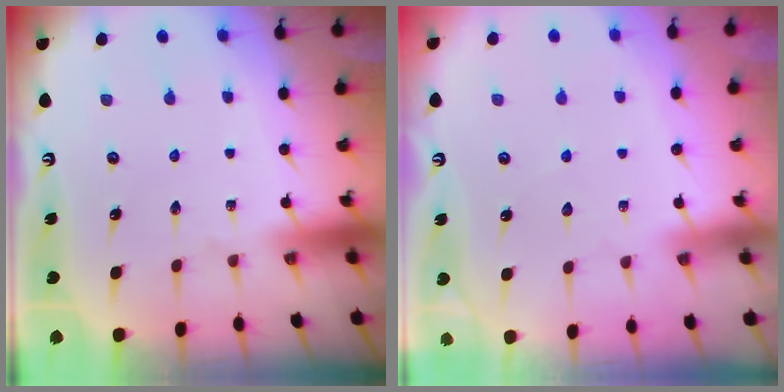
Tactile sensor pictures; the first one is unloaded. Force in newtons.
{"total": 2.1, "press": 2.1, "slide": 0.3}